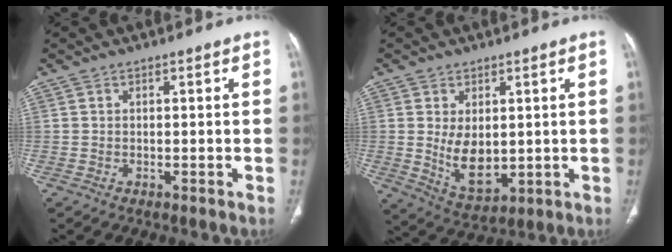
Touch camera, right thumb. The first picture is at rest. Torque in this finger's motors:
{"motor_torque": [-0.71, 0.94, 0.12, 0.22, 0.07]}